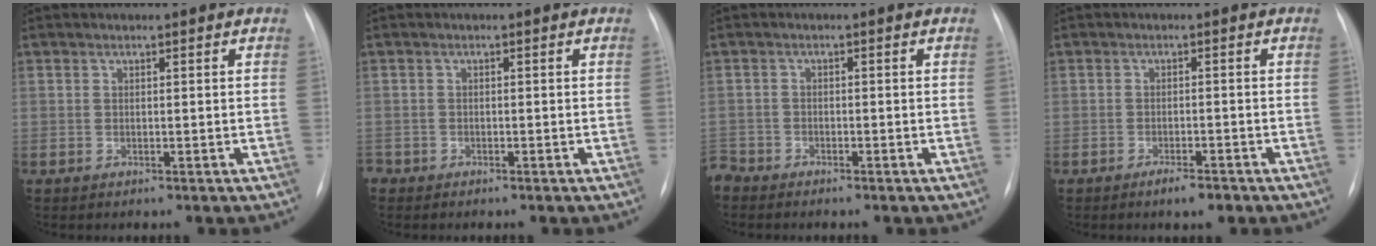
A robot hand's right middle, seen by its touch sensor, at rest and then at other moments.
{"total": 1.2, "force": [-0.9, 0.7, 0.1], "torque": [-0.002, 0.002, -0.016]}
{"total": 2.5, "force": [-2.4, 0.8, 0.0], "torque": [0.001, -0.005, -0.045]}
{"total": 2.8, "force": [-2.0, 0.6, 1.8], "torque": [-0.035, -0.004, -0.029]}